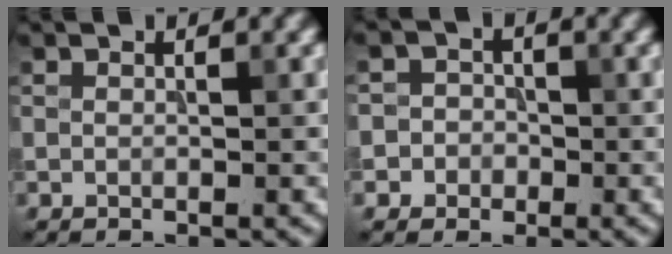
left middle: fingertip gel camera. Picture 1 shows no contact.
{"total": 2.9, "force": [-0.8, 2.8, 0.3], "torque": [0.031, 0.011, -0.034]}